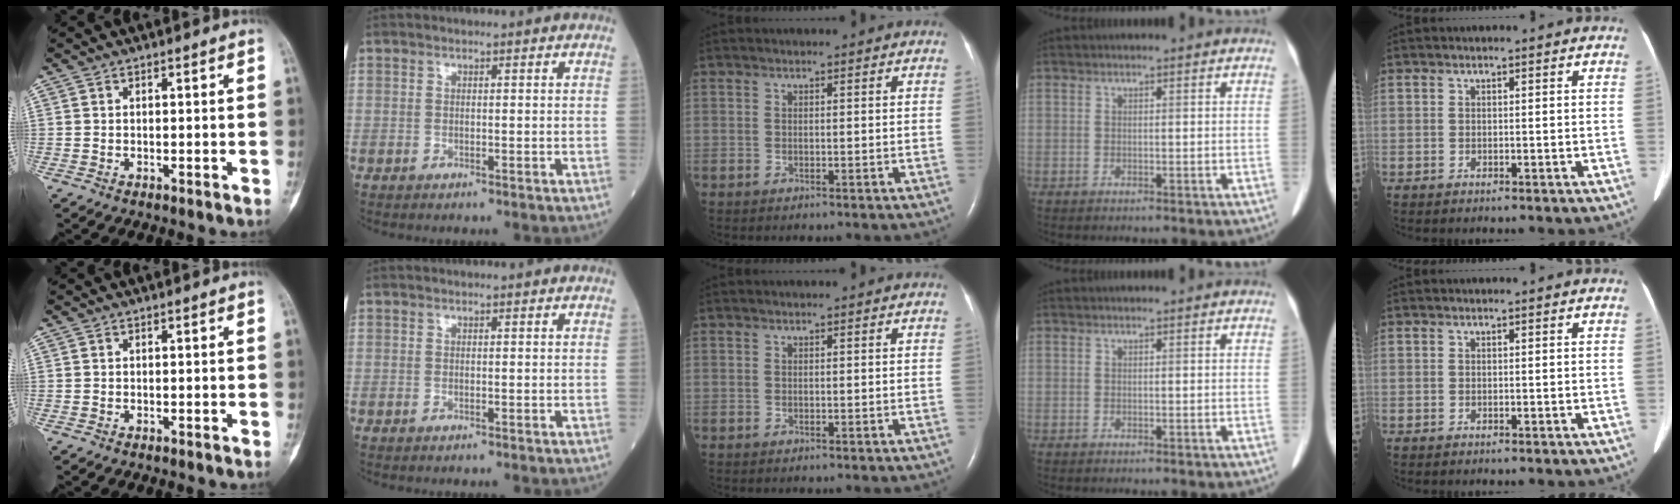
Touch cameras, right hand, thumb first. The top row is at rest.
{}